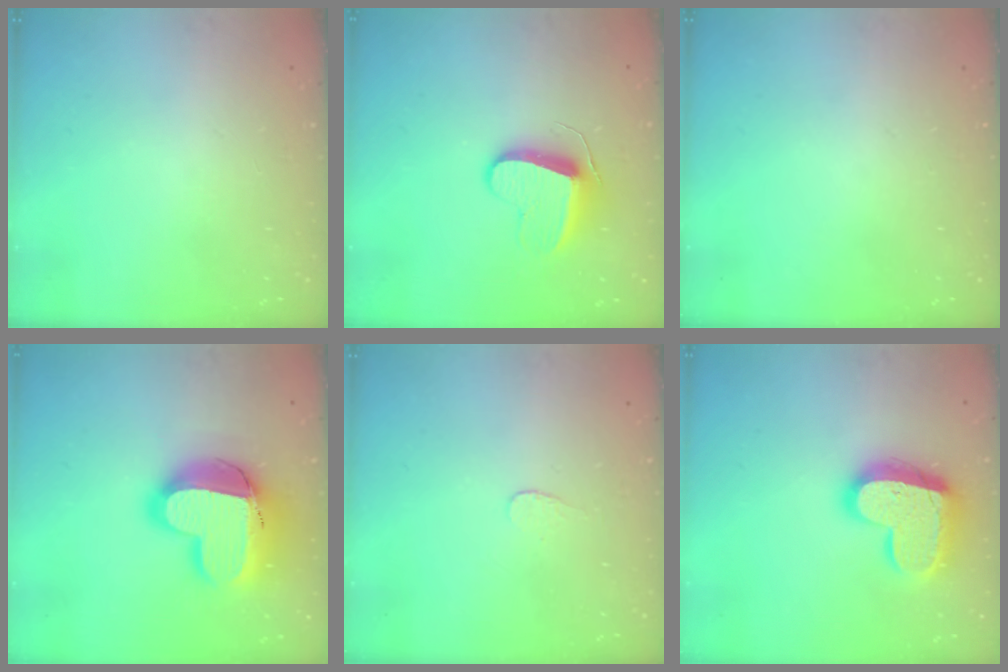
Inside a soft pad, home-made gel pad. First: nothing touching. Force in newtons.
{"total": 11.2, "press": 11.1, "slide": 0.8}
{"total": 0.0}
{"total": 18.9, "press": 18.9, "slide": 1.6}
{"total": 3.0, "press": 3.0, "slide": 0.2}
{"total": 18.3, "press": 18.2, "slide": 1.2}